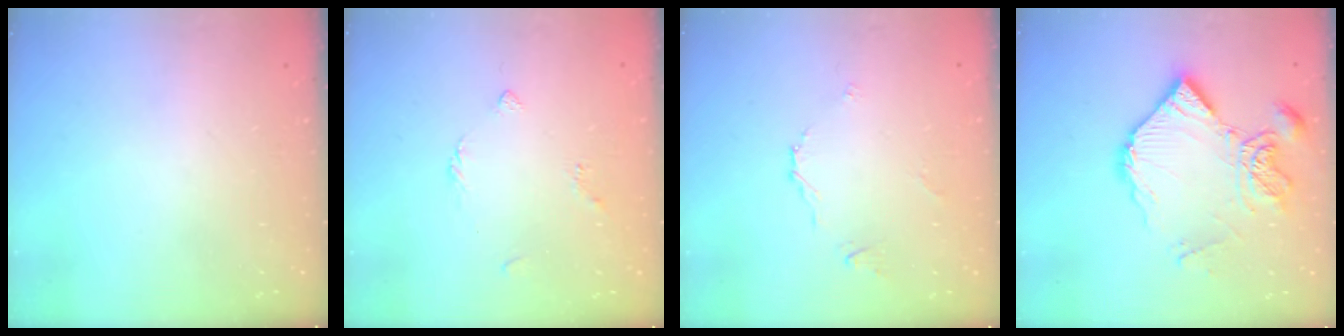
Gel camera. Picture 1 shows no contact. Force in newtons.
{"total": 2.6, "press": 2.5, "slide": 0.6}
{"total": 3.9, "press": 3.9, "slide": 0.4}
{"total": 14.3, "press": 14.2, "slide": 1.6}